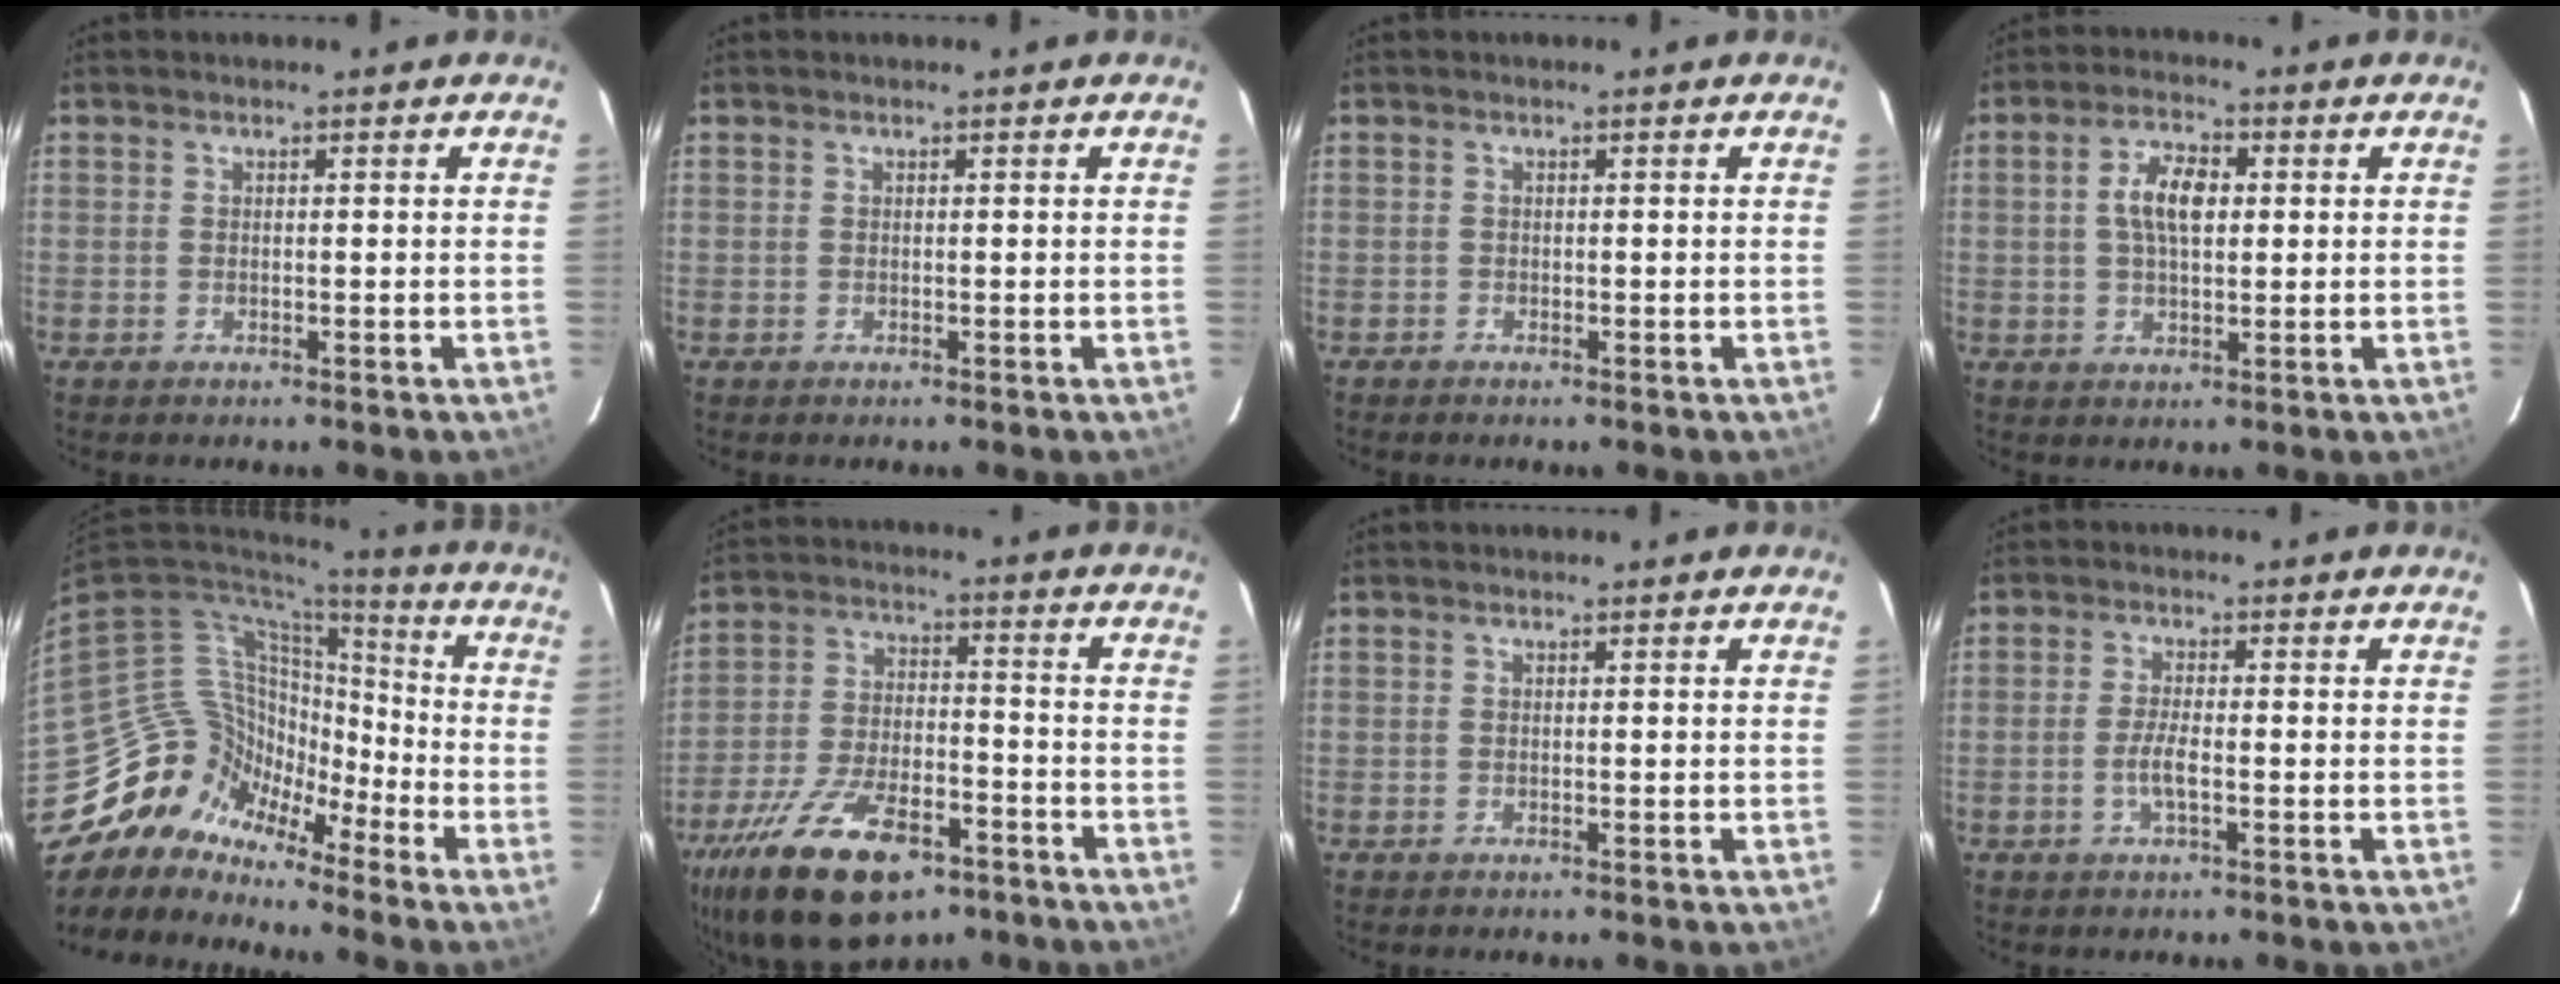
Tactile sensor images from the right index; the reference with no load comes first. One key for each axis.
{"total": 0.0}
{"total": 0.5, "fx": -0.5, "fy": 0.3, "fz": 0.0, "tx": -0.002, "ty": 0.002, "tz": -0.010}
{"total": 6.6, "fx": 1.0, "fy": 3.2, "fz": 5.7, "tx": -0.105, "ty": 0.013, "tz": 0.019}
{"total": 12.9, "fx": -10.4, "fy": 7.5, "fz": 1.4, "tx": -0.035, "ty": 0.032, "tz": -0.202}
{"total": 21.8, "fx": -13.7, "fy": 9.9, "fz": 13.8, "tx": -0.283, "ty": -0.026, "tz": -0.222}
{"total": 0.0}
{"total": 3.6, "fx": -1.2, "fy": 0.6, "fz": 3.3, "tx": -0.068, "ty": -0.002, "tz": -0.024}